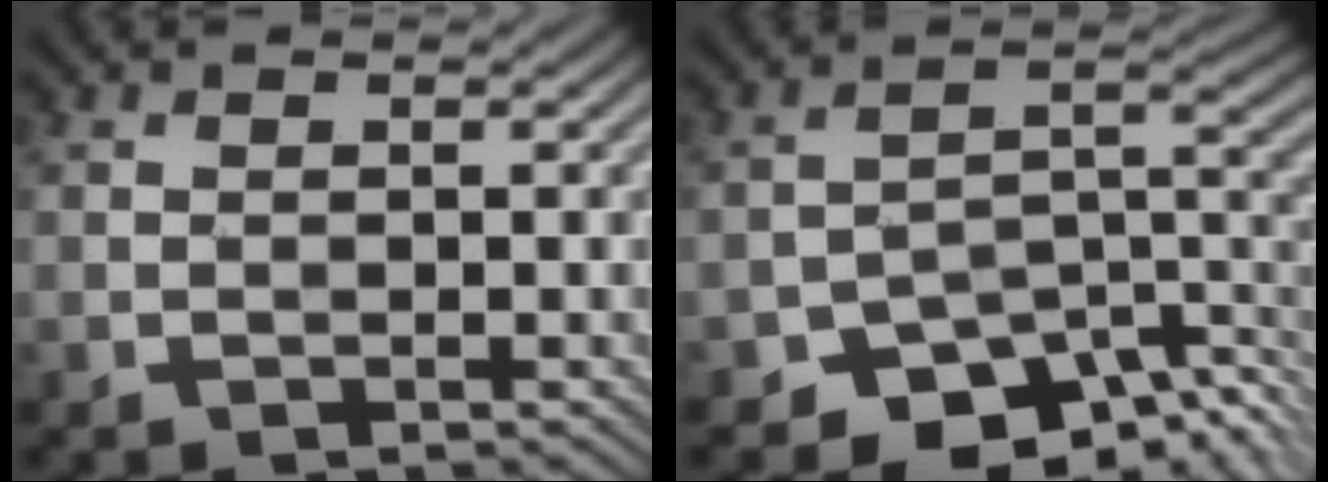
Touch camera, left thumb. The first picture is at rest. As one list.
[{"total": 9.6, "force": [-6.5, 5.3, 4.8], "torque": [-0.050, -0.015, -0.117]}]